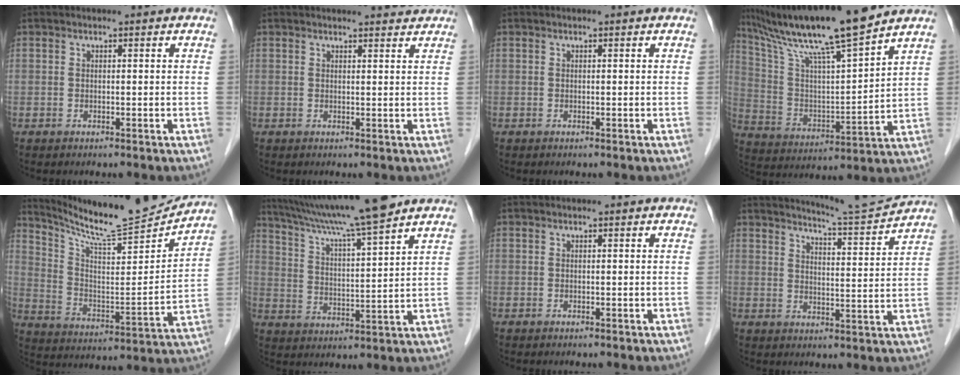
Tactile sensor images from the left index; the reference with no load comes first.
{"total": 3.0, "force": [3.0, 0.3, 0.3], "torque": [-0.010, 0.001, 0.031]}
{"total": 0.0}
{"total": 18.2, "force": [15.0, -0.4, 10.4], "torque": [-0.189, 0.011, 0.265]}
{"total": 17.3, "force": [16.6, -0.4, 5.0], "torque": [-0.103, -0.046, 0.266]}
{"total": 14.9, "force": [12.5, -1.2, 8.0], "torque": [-0.143, 0.011, 0.205]}
{"total": 0.0}
{"total": 8.4, "force": [8.1, -1.6, 1.2], "torque": [-0.038, -0.025, 0.123]}